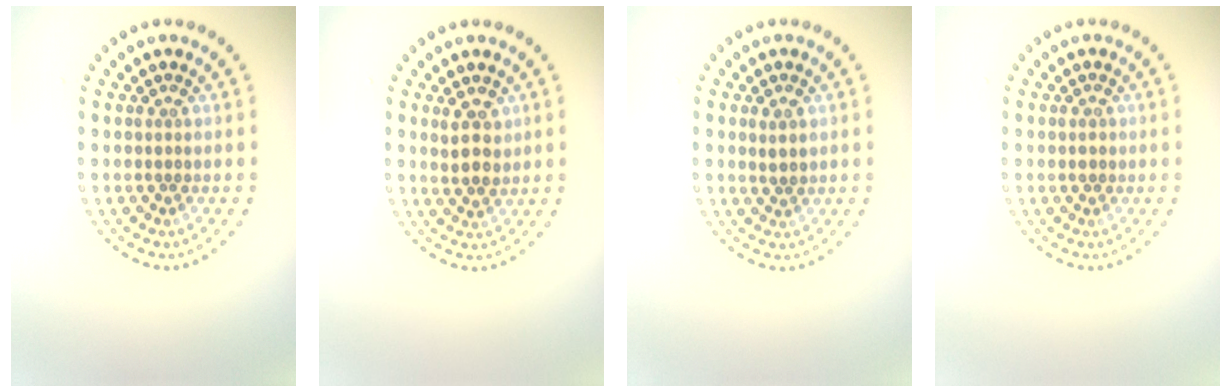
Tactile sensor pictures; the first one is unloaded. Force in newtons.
{"total": 2.5, "press": 2.3, "slide": 0.9}
{"total": 0.8, "press": 0.8, "slide": 0.2}
{"total": 1.0, "press": 1.0, "slide": 0.2}